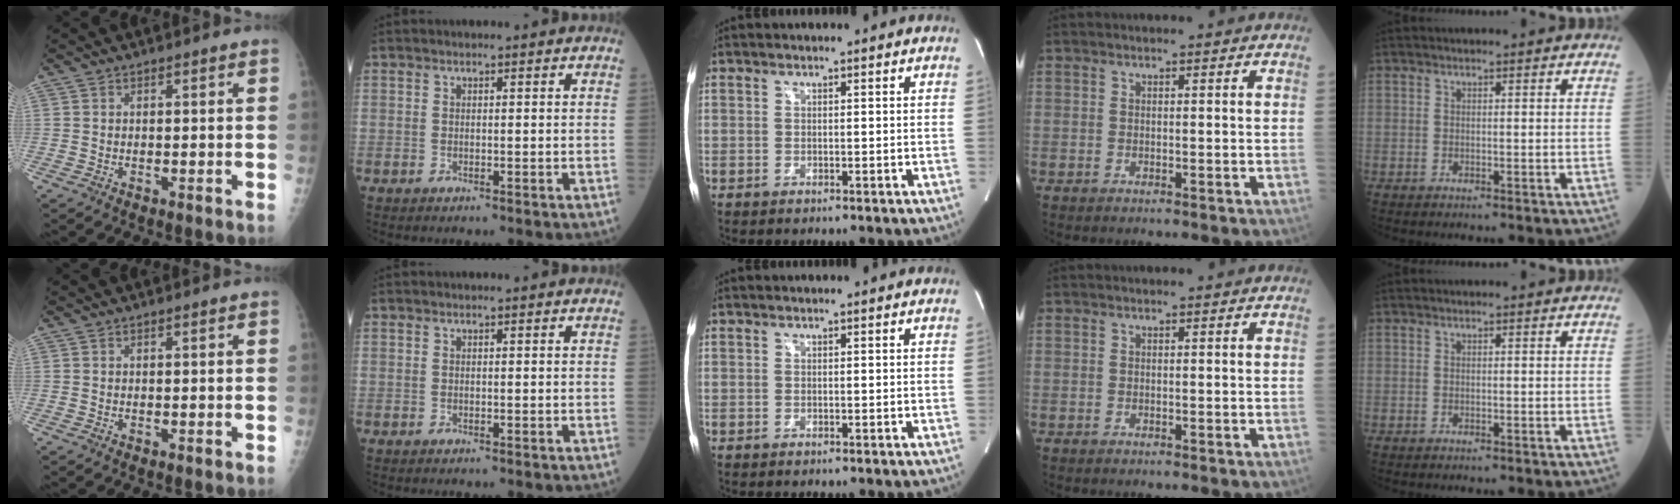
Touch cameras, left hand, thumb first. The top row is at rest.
{}